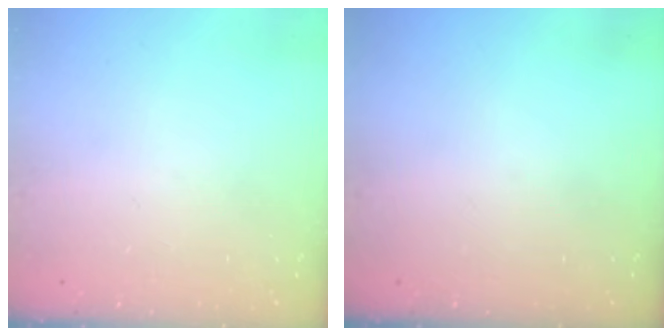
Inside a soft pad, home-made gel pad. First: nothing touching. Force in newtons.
{"total": 0.0}